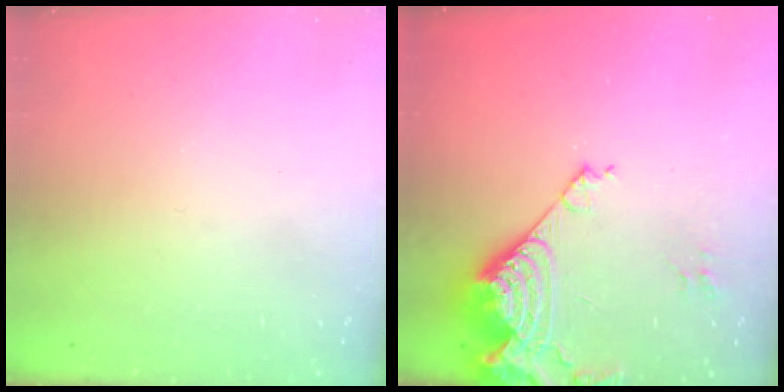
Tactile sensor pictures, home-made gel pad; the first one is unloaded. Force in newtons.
{"total": 15.3, "press": 15.2, "slide": 1.8}